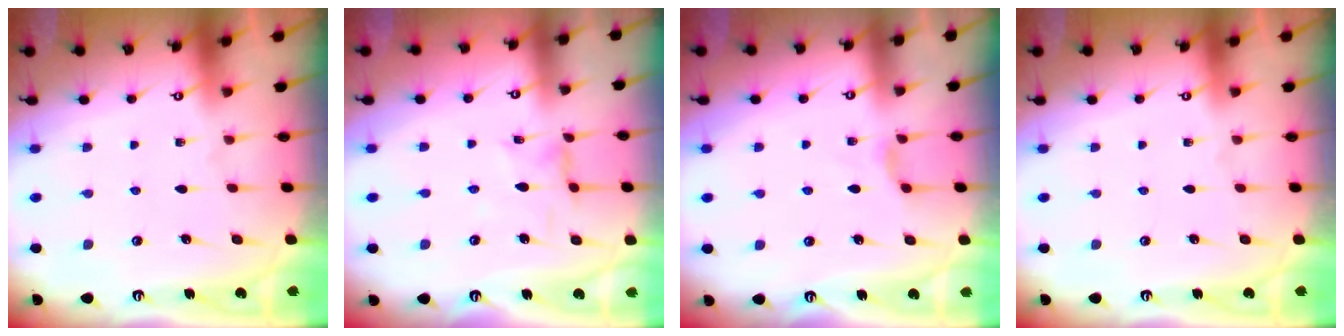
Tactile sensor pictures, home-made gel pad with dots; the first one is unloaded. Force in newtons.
{"total": 3.0, "press": 2.9, "slide": 0.3}
{"total": 2.9, "press": 2.9, "slide": 0.5}
{"total": 0.0}